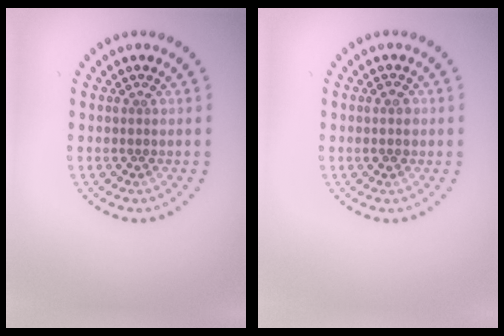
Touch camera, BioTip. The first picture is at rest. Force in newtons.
{"total": 1.0, "press": 1.0, "slide": 0.1}